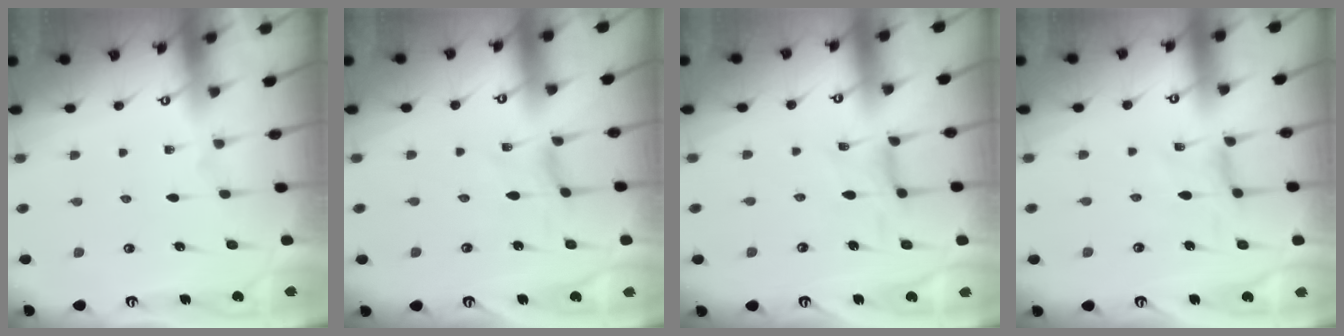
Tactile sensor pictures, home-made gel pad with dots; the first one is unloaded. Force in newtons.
{"total": 0.0}
{"total": 1.2, "press": 1.1, "slide": 0.4}
{"total": 0.5, "press": 0.5, "slide": 0.3}